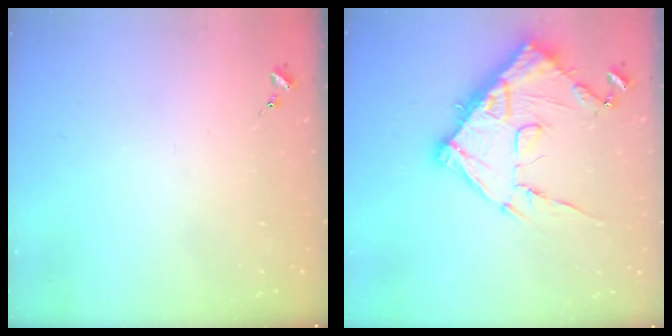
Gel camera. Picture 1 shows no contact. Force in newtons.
{"total": 15.0, "press": 14.9, "slide": 1.5}